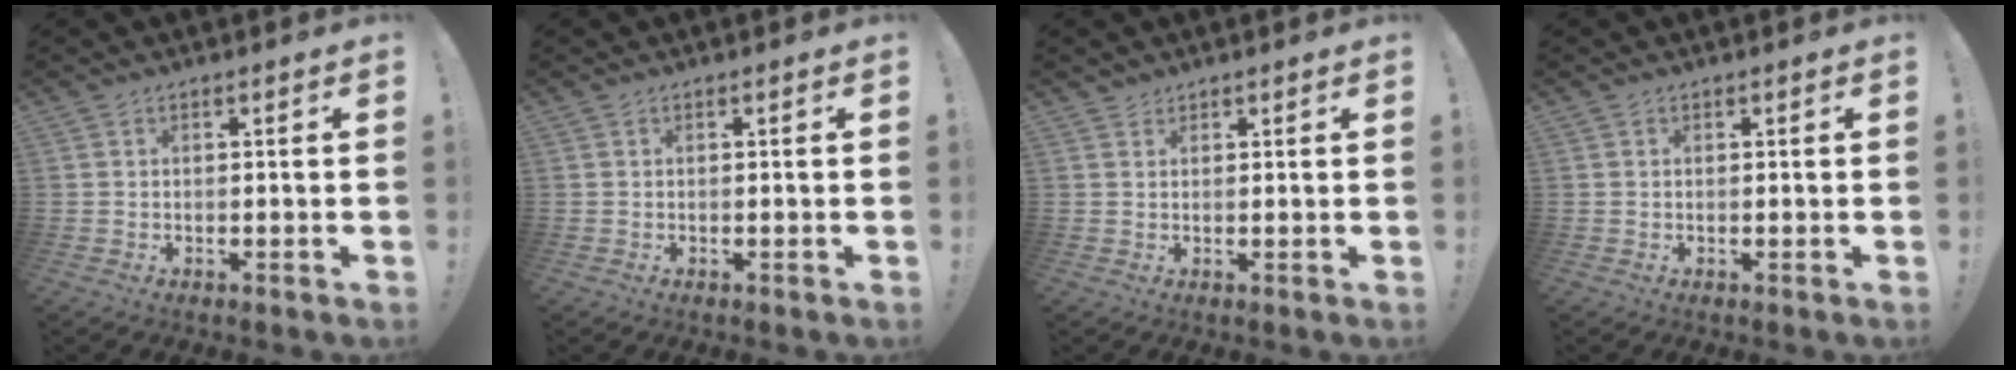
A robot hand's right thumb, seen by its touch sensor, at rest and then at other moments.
{"total": 0.0}
{"total": 1.9, "force": [1.7, 0.9, 0.0], "torque": [0.007, -0.007, 0.031]}
{"total": 0.0}